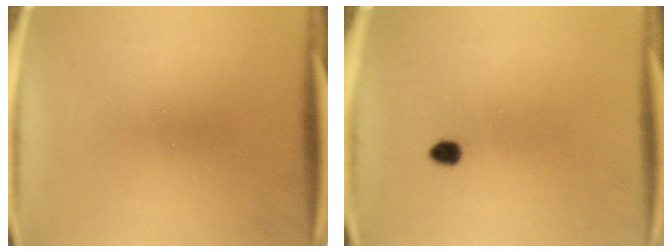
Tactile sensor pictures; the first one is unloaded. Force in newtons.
{"total": 1.8}